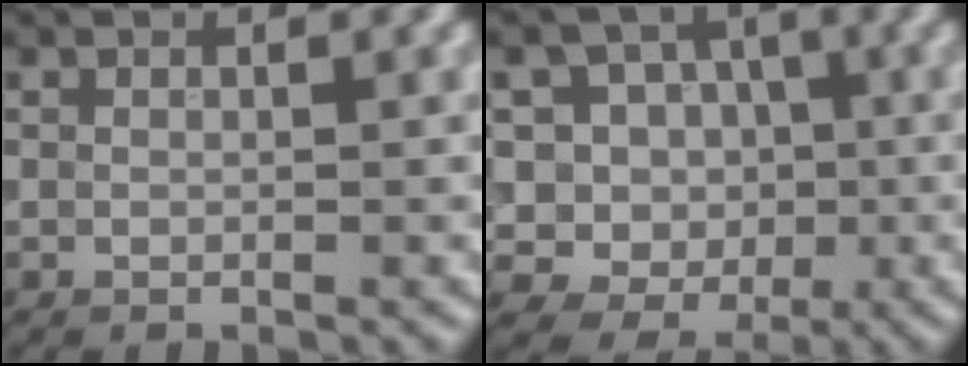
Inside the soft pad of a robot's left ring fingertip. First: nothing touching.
{"total": 9.7, "force": [1.3, 8.9, 3.5], "torque": [-0.082, 0.048, -0.010]}